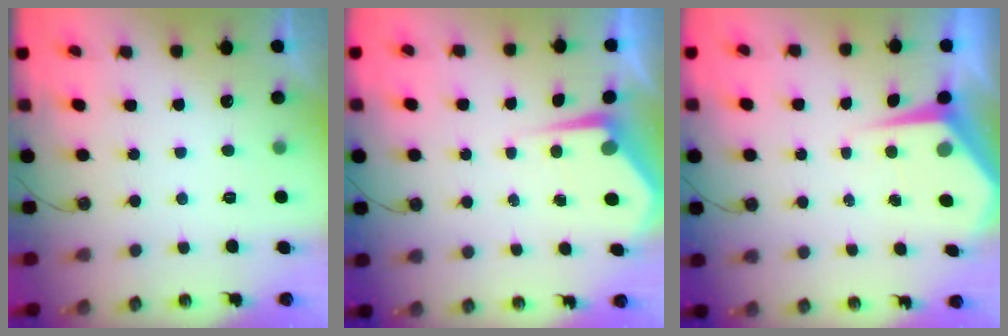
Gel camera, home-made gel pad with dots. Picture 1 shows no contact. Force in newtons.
{"total": 4.7, "press": 4.6, "slide": 0.6}
{"total": 4.9, "press": 4.8, "slide": 0.5}